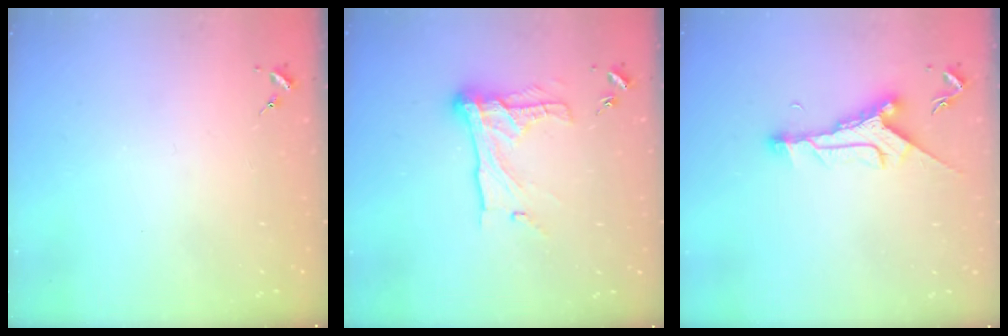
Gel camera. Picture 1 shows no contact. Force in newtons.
{"total": 15.8, "press": 15.8, "slide": 1.2}
{"total": 10.0, "press": 9.9, "slide": 0.7}